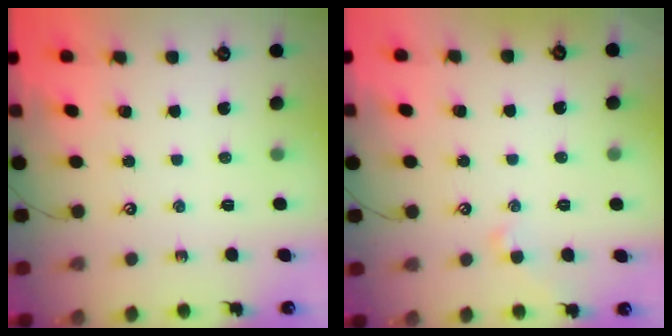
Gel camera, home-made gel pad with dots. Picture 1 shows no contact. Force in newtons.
{"total": 0.5, "press": 0.1, "slide": 0.5}